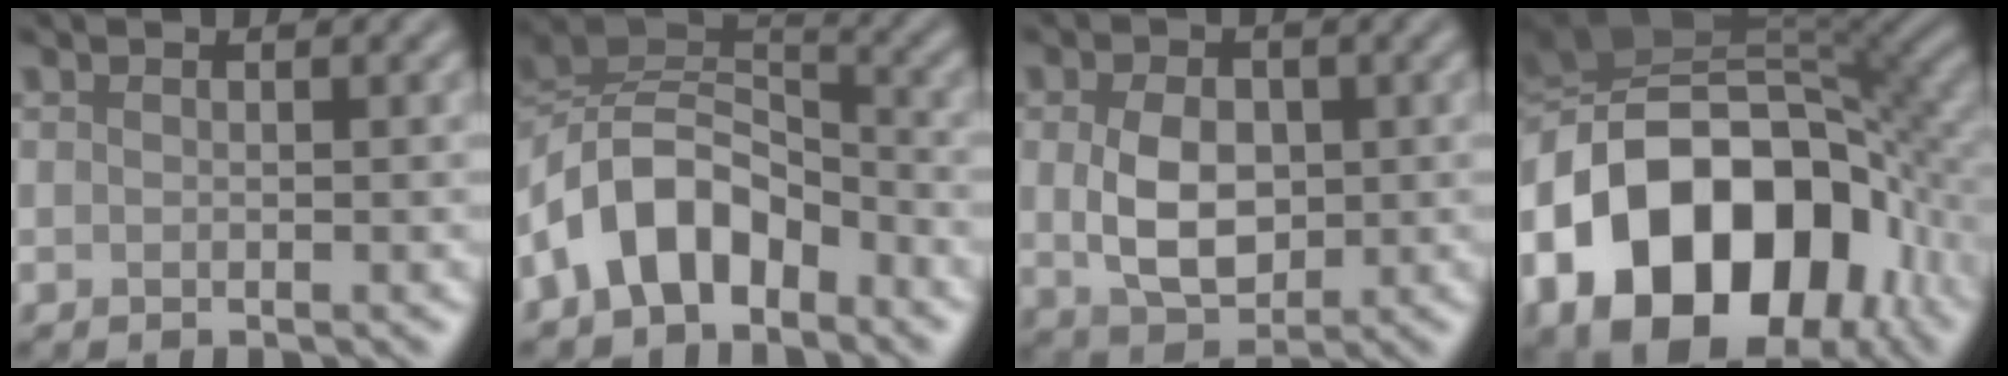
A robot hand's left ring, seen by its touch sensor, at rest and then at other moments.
{"total": 8.1, "force": [-4.4, 4.7, 4.8], "torque": [-0.084, 0.012, -0.096]}
{"total": 5.4, "force": [0.1, 3.7, 4.0], "torque": [-0.079, -0.005, 0.006]}
{"total": 18.3, "force": [-6.3, 12.4, 11.8], "torque": [-0.221, -0.007, -0.108]}